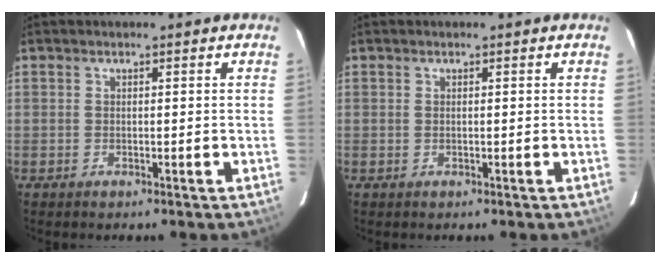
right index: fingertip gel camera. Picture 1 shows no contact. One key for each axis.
{"total": 0.0}